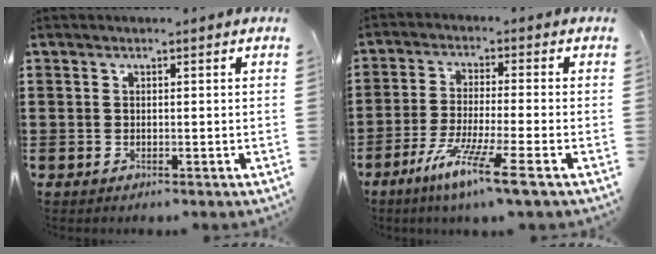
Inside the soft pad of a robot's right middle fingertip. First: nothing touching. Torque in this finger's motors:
{"motor_torque": [2.14, 0.00, 0.75, 0.21]}